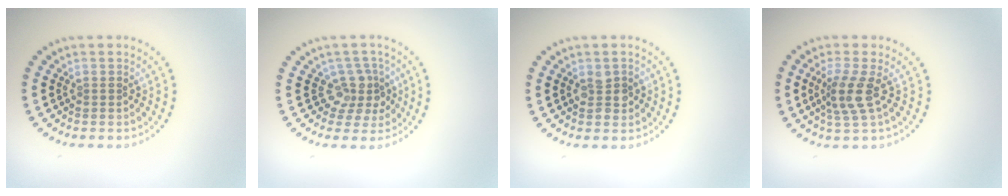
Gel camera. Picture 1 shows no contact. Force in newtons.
{"total": 3.0, "press": 2.2, "slide": 1.9}
{"total": 2.0, "press": 1.9, "slide": 0.2}
{"total": 3.0, "press": 2.2, "slide": 2.0}